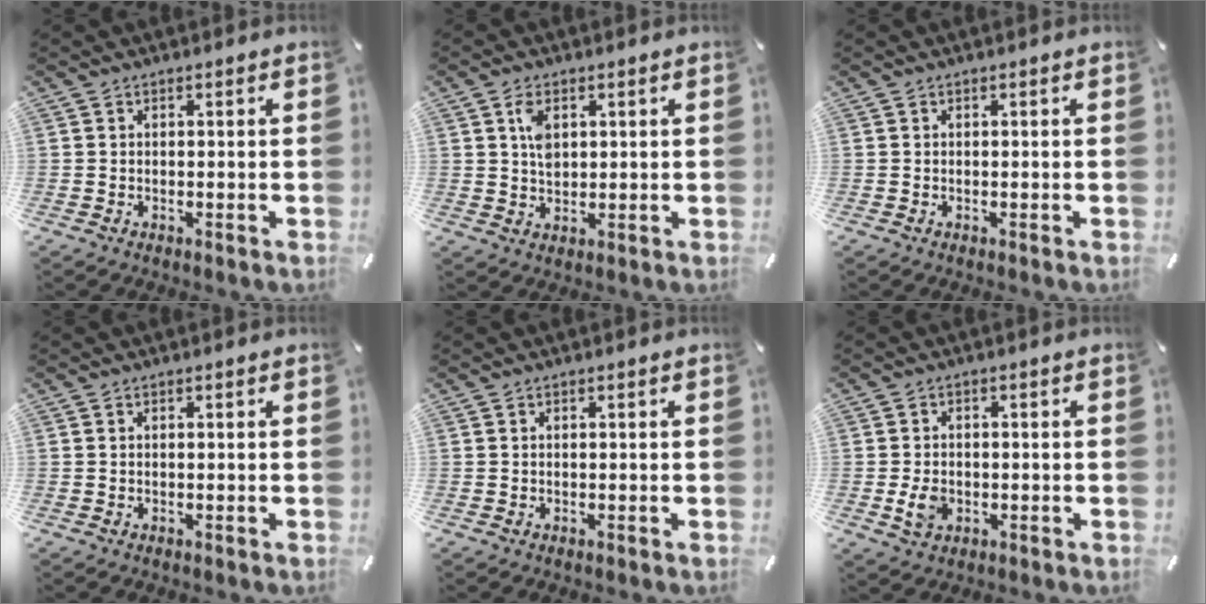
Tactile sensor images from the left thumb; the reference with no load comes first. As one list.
[{"total": 4.5, "force": [1.5, 3.0, 3.1], "torque": [-0.053, -0.001, 0.024]}, {"total": 0.0}, {"total": 0.0}, {"total": 0.0}, {"total": 4.4, "force": [-0.9, 3.3, 2.8], "torque": [-0.061, -0.005, -0.021]}]